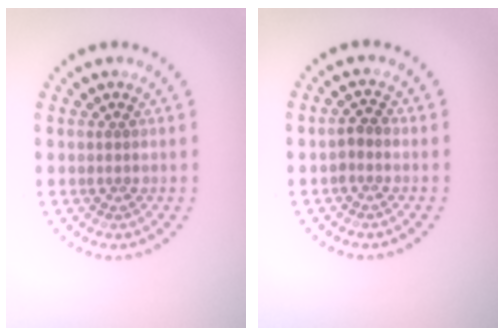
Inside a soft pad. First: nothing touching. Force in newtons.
{"total": 1.2, "press": 1.0, "slide": 0.6}